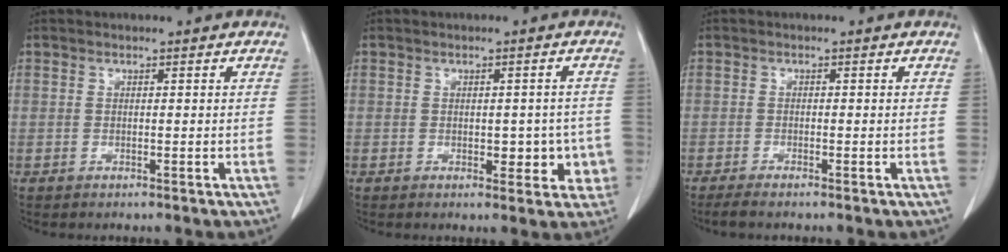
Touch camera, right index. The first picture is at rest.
{"total": 4.4, "force": [-0.9, 2.7, 3.4], "torque": [-0.023, 0.011, -0.003]}
{"total": 2.3, "force": [-1.9, 0.0, 1.3], "torque": [-0.024, -0.005, -0.033]}